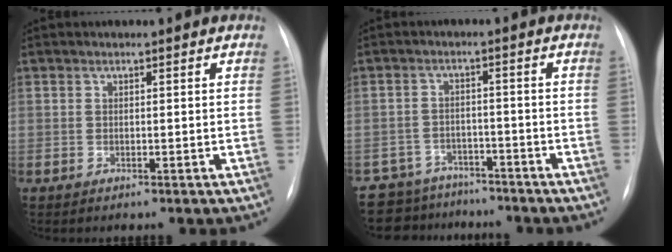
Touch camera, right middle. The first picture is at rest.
{"total": 8.7, "force": [-7.6, 4.4, 0.0], "torque": [0.002, 0.025, -0.102]}